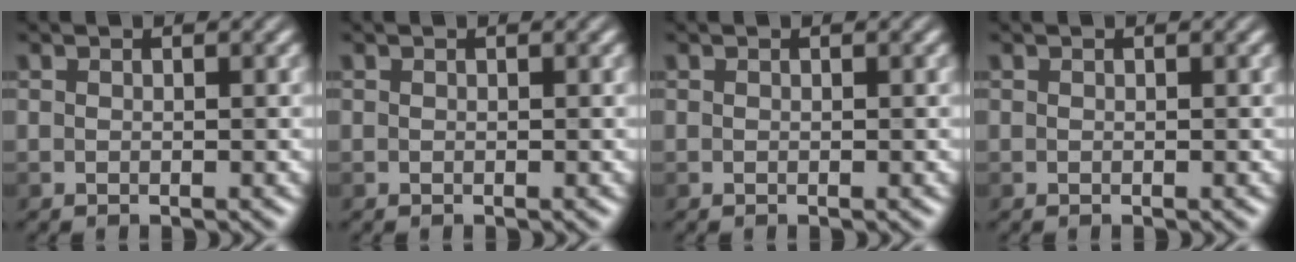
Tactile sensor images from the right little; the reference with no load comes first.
{"total": 0.0}
{"total": 0.0}
{"total": 0.0}